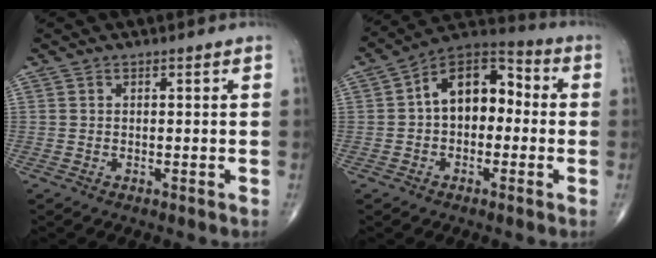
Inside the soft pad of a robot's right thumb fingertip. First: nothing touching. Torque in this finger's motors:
{"motor_torque": [-0.25, 0.50, 0.33, 0.03, 0.07]}